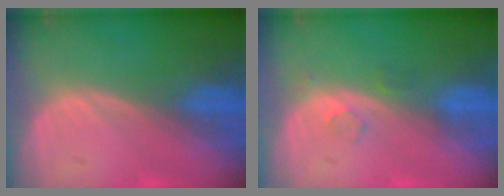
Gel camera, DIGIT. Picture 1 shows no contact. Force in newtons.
{"total": 1.7, "press": 1.7, "slide": 0.2}